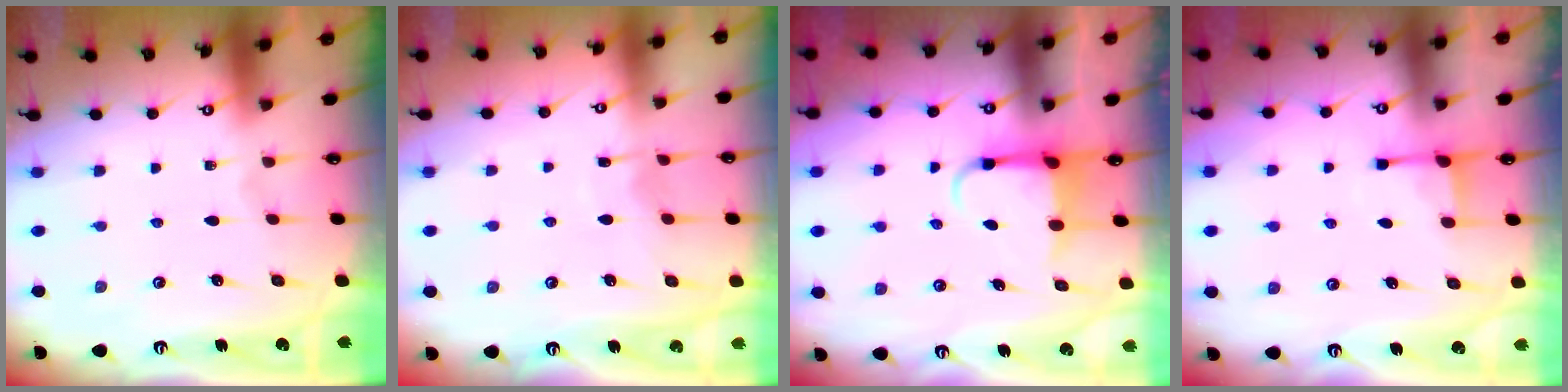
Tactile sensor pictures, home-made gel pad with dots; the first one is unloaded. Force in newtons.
{"total": 5.7, "press": 5.7, "slide": 0.4}
{"total": 3.9, "press": 3.8, "slide": 0.7}
{"total": 2.7, "press": 2.6, "slide": 0.7}